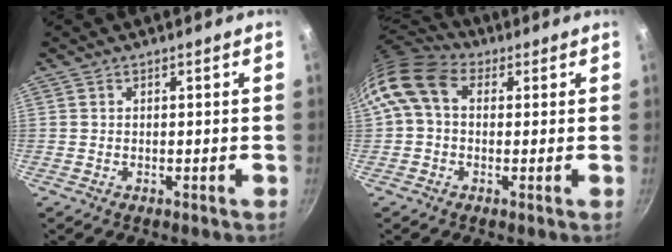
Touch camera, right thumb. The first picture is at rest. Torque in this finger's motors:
{"motor_torque": [0.86, 1.15, 0.66, -0.62, 0.26]}